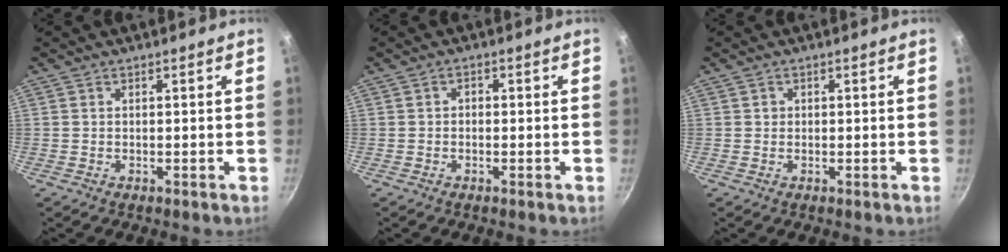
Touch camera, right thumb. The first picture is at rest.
{"total": 1.0, "force": [-0.3, 0.8, 0.5], "torque": [-0.007, 0.005, -0.006]}
{"total": 0.7, "force": [0.1, 0.7, 0.1], "torque": [0.003, 0.002, 0.000]}